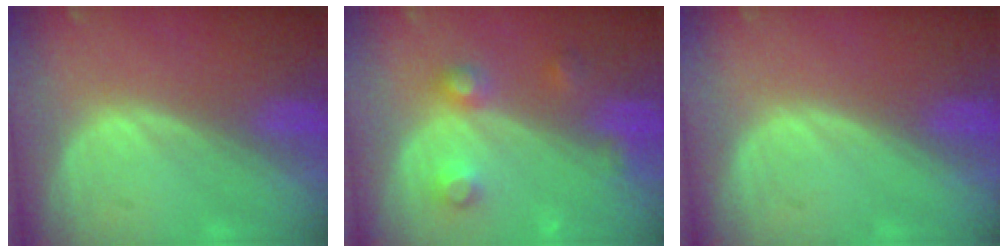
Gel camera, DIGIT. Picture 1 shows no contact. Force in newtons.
{"total": 4.5, "press": 4.5, "slide": 0.1}
{"total": 0.0}